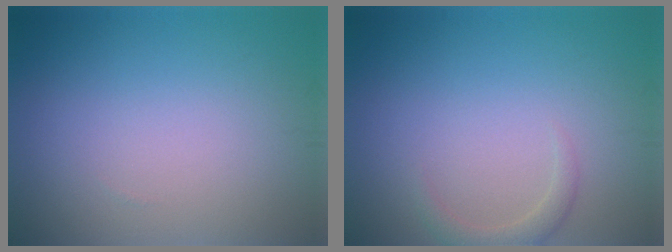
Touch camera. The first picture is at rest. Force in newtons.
{"total": 1.6, "press": 1.6, "slide": 0.1}